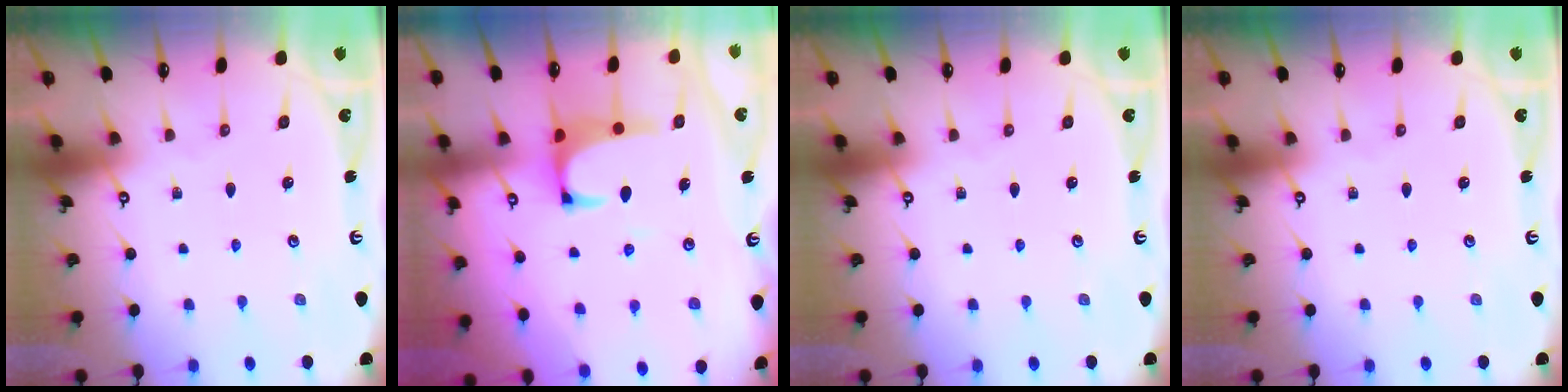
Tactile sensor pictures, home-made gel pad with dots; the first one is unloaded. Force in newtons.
{"total": 1.5, "press": 1.4, "slide": 0.7}
{"total": 0.0}
{"total": 0.0}